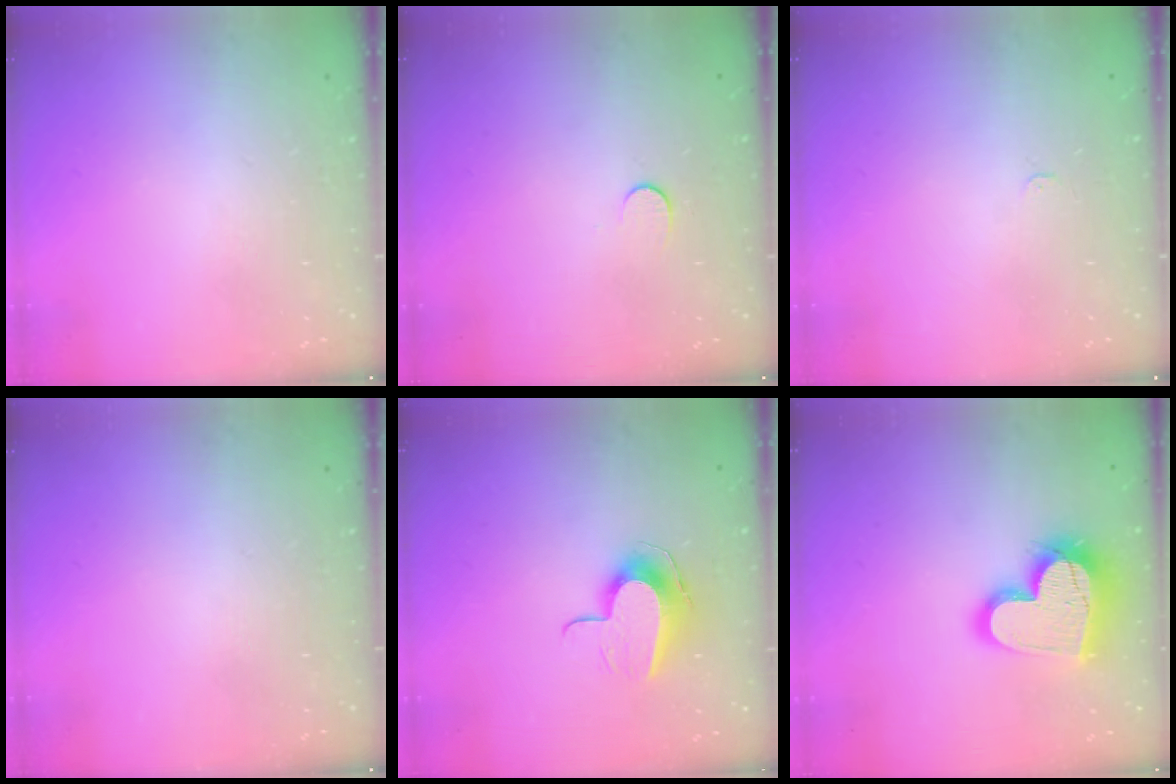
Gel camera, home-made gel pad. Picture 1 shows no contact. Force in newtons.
{"total": 5.2, "press": 5.2, "slide": 0.5}
{"total": 2.4, "press": 2.4, "slide": 0.3}
{"total": 0.0}
{"total": 10.0, "press": 10.0, "slide": 1.2}
{"total": 18.7, "press": 18.6, "slide": 1.4}